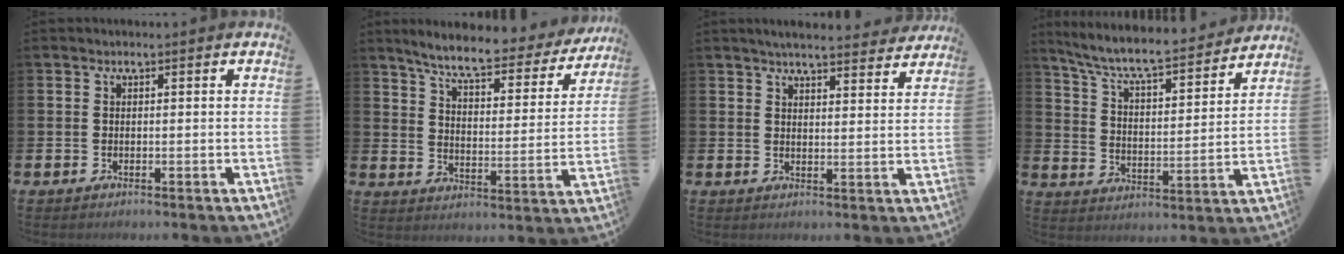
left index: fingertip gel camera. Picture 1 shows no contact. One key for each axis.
{"total": 7.2, "fx": 6.3, "fy": 1.2, "fz": 3.1, "tx": -0.087, "ty": -0.043, "tz": 0.104}
{"total": 4.8, "fx": 4.7, "fy": 0.3, "fz": 1.2, "tx": -0.026, "ty": -0.027, "tz": 0.082}
{"total": 7.8, "fx": 7.2, "fy": 0.9, "fz": 2.9, "tx": -0.085, "ty": -0.057, "tz": 0.119}